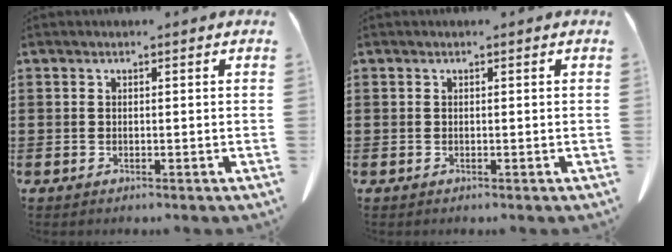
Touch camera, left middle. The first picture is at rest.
{"total": 0.0}